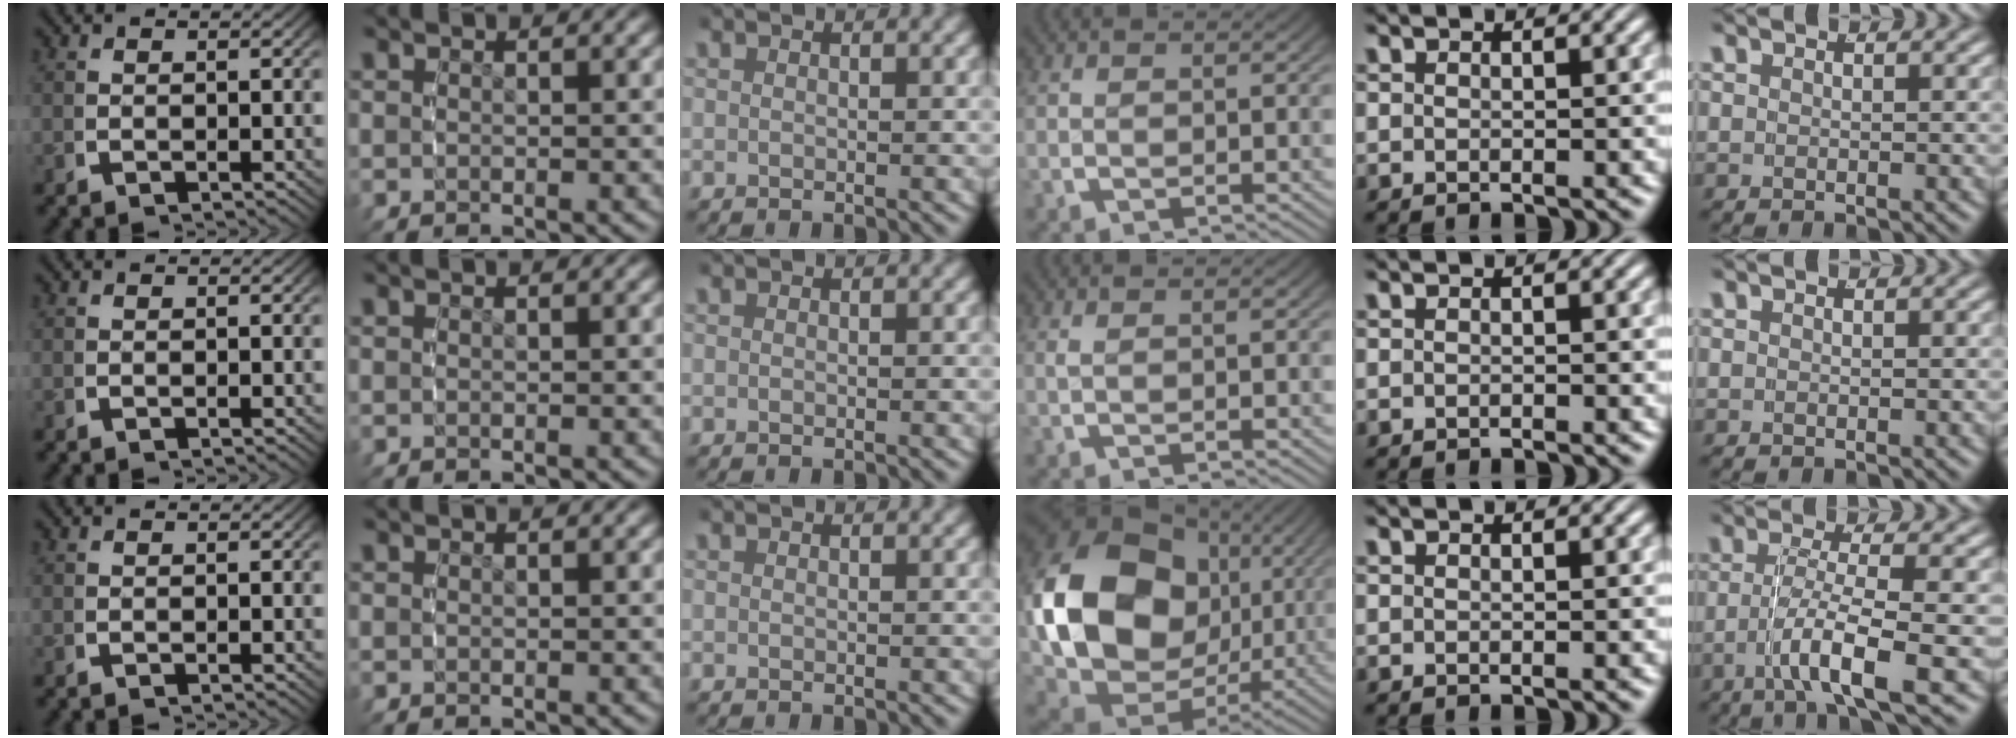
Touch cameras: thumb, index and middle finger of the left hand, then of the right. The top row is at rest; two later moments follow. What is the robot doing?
{"motion": "grasp_and_lifting", "object": "bowl"}